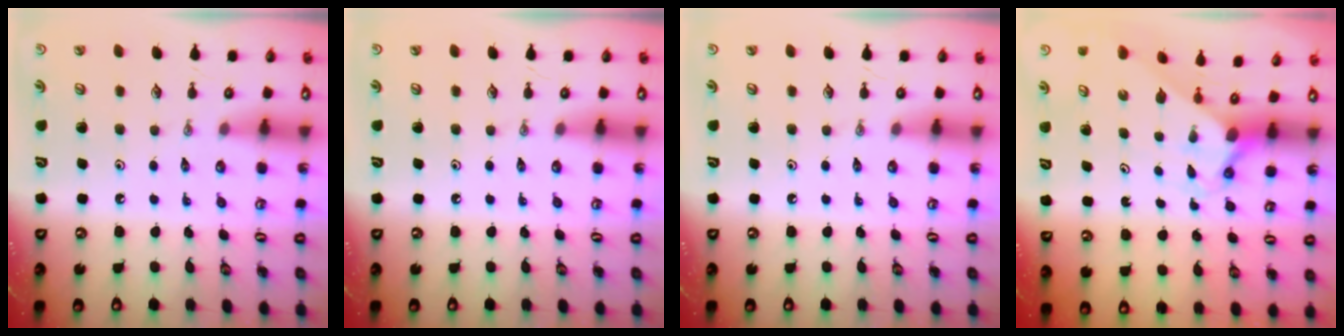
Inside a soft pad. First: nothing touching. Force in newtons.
{"total": 0.0}
{"total": 0.0}
{"total": 2.0, "press": 2.0, "slide": 0.2}